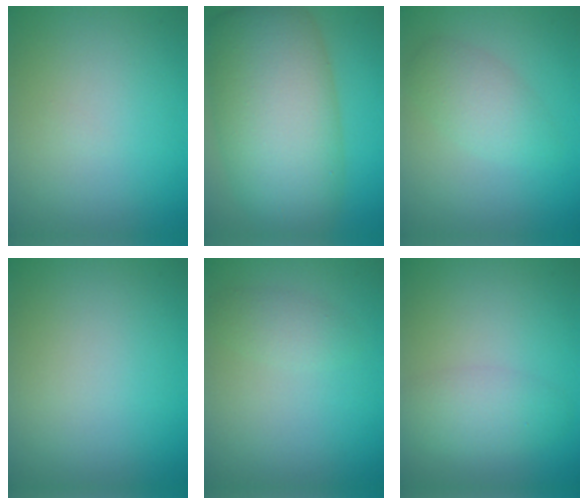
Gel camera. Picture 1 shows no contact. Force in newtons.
{"total": 12.8, "press": 12.8, "slide": 0.6}
{"total": 2.9, "press": 2.9, "slide": 0.2}
{"total": 0.0}
{"total": 1.5, "press": 1.5, "slide": 0.0}
{"total": 3.1, "press": 3.1, "slide": 0.1}